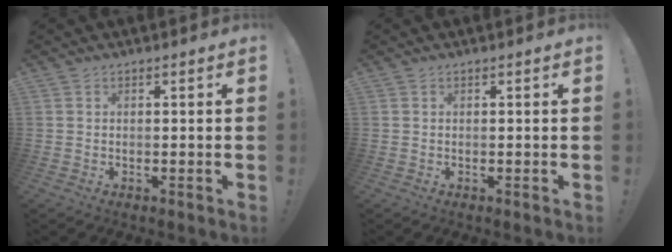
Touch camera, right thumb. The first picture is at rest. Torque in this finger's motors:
{"motor_torque": [0.00, 0.00, -0.03, -0.03, 0.00]}